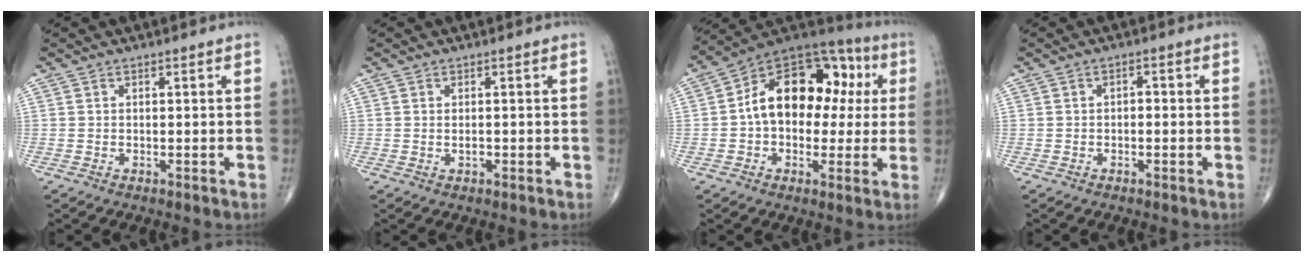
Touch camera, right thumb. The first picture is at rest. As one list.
[{"total": 0.9, "force": [-0.2, 0.5, 0.7], "torque": [-0.011, 0.001, -0.003]}, {"total": 19.1, "force": [1.9, 12.7, 14.1], "torque": [-0.172, 0.047, 0.021]}, {"total": 1.4, "force": [-0.2, 0.8, 1.1], "torque": [-0.008, 0.005, -0.008]}]